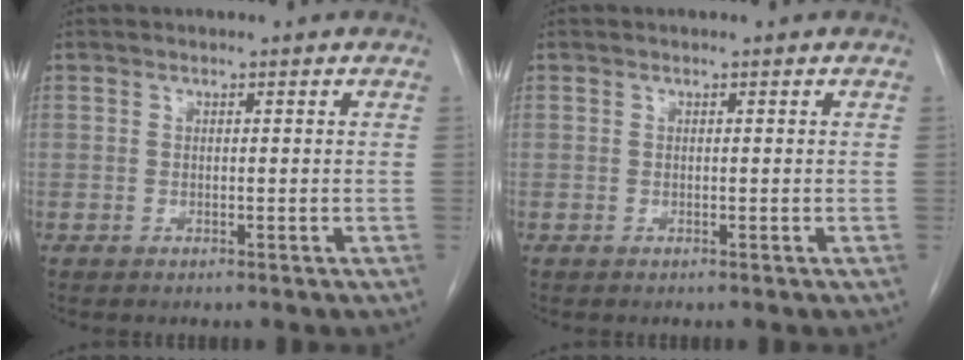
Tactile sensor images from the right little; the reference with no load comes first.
{"total": 0.0}